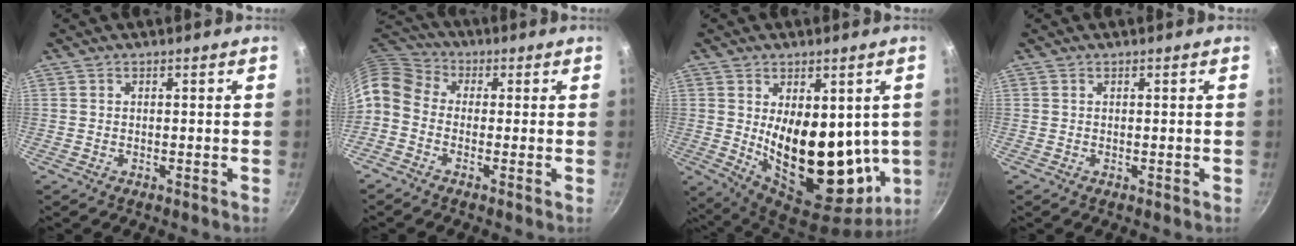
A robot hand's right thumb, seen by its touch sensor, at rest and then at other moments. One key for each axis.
{"total": 7.8, "fx": -1.2, "fy": 6.0, "fz": 4.8, "tx": -0.088, "ty": 0.039, "tz": -0.044}
{"total": 21.4, "fx": 1.1, "fy": 11.7, "fz": 17.8, "tx": -0.241, "ty": -0.053, "tz": 0.043}
{"total": 0.0}